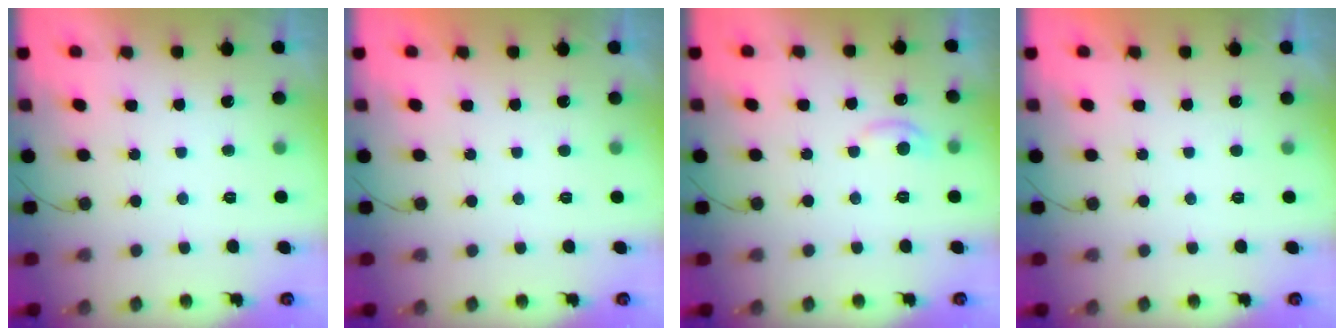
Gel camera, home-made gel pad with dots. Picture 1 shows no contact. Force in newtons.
{"total": 0.0}
{"total": 7.4, "press": 7.3, "slide": 0.8}
{"total": 0.0}